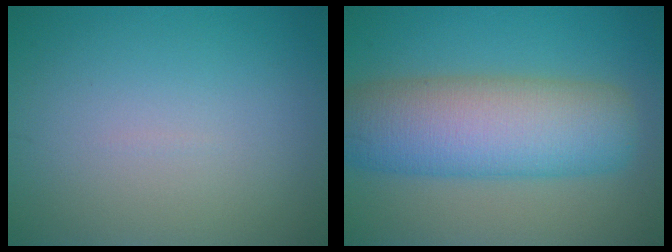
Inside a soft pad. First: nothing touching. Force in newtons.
{"total": 9.8, "press": 9.8, "slide": 0.4}